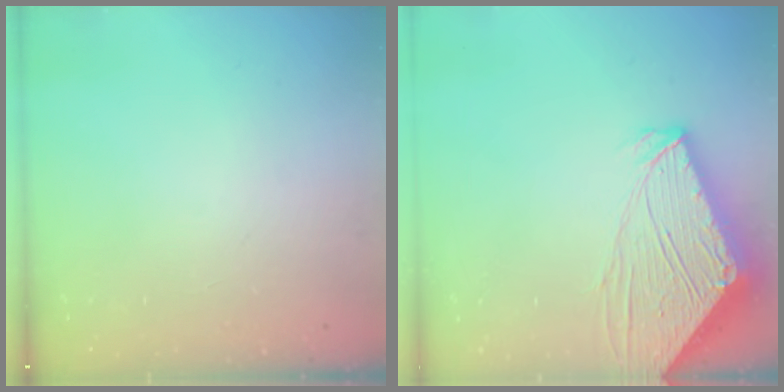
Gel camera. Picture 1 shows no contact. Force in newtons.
{"total": 13.1, "press": 13.0, "slide": 1.8}